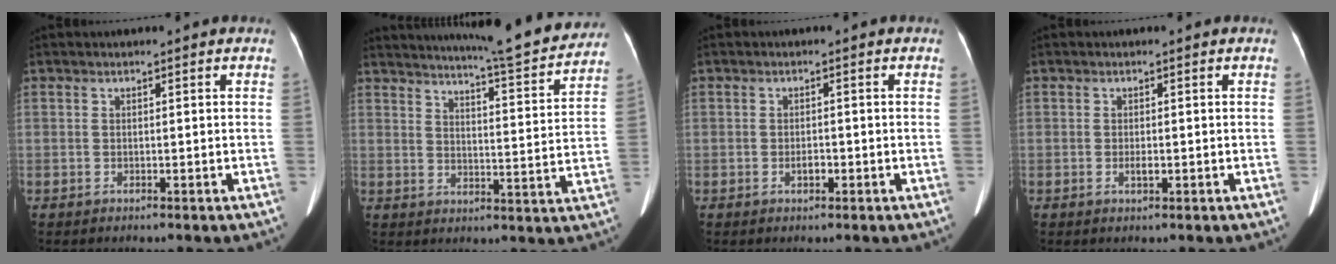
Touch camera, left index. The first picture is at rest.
{"total": 17.1, "force": [15.8, 0.3, 6.6], "torque": [-0.099, -0.040, 0.201]}
{"total": 1.3, "force": [-0.5, 0.6, 1.0], "torque": [-0.020, 0.001, -0.007]}
{"total": 1.0, "force": [-0.2, 0.3, 0.9], "torque": [-0.018, -0.001, -0.003]}